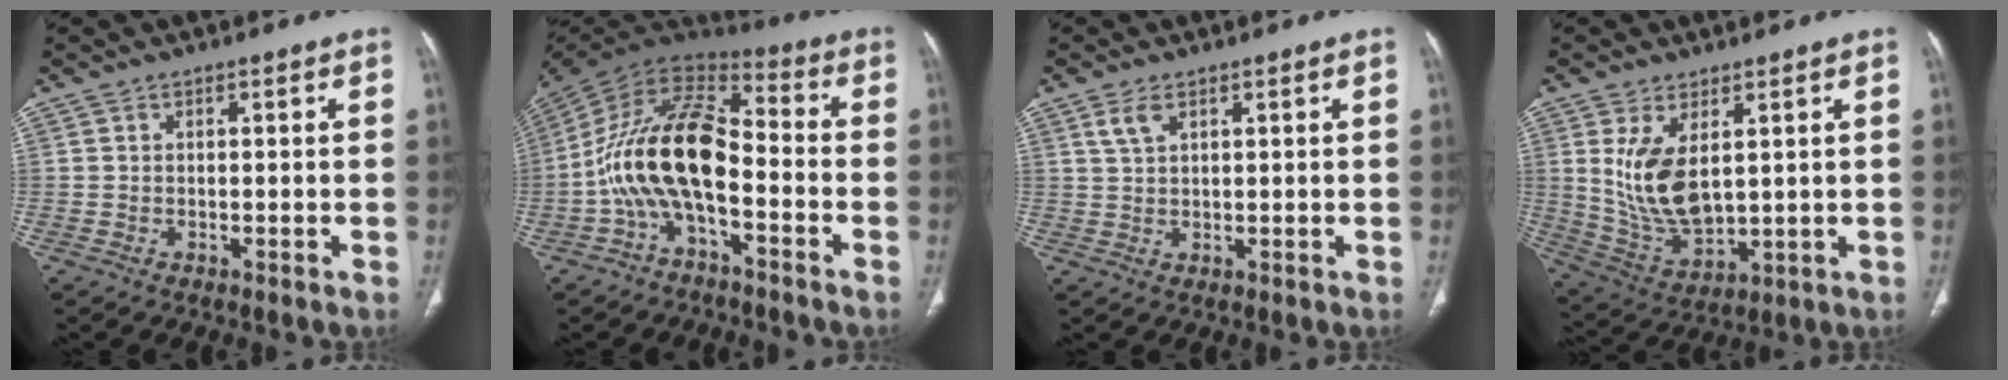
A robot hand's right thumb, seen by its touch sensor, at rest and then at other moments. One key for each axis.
{"total": 16.7, "fx": -4.5, "fy": 8.0, "fz": 14.0, "tx": -0.260, "ty": 0.073, "tz": -0.089}
{"total": 2.8, "fx": 1.7, "fy": 1.3, "fz": 1.9, "tx": -0.042, "ty": 0.000, "tz": 0.041}
{"total": 11.4, "fx": 2.8, "fy": 5.8, "fz": 9.4, "tx": -0.175, "ty": -0.023, "tz": 0.075}